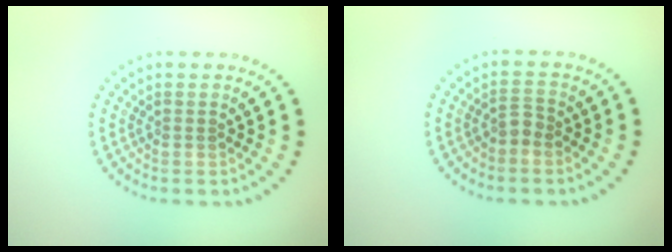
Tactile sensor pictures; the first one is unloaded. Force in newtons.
{"total": 1.5, "press": 1.1, "slide": 0.9}